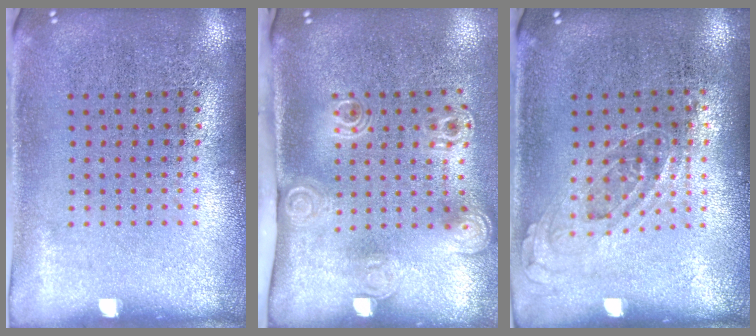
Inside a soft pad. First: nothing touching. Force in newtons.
{"total": 2.1, "press": 1.5, "slide": 1.5}
{"total": 0.8, "press": 0.6, "slide": 0.5}